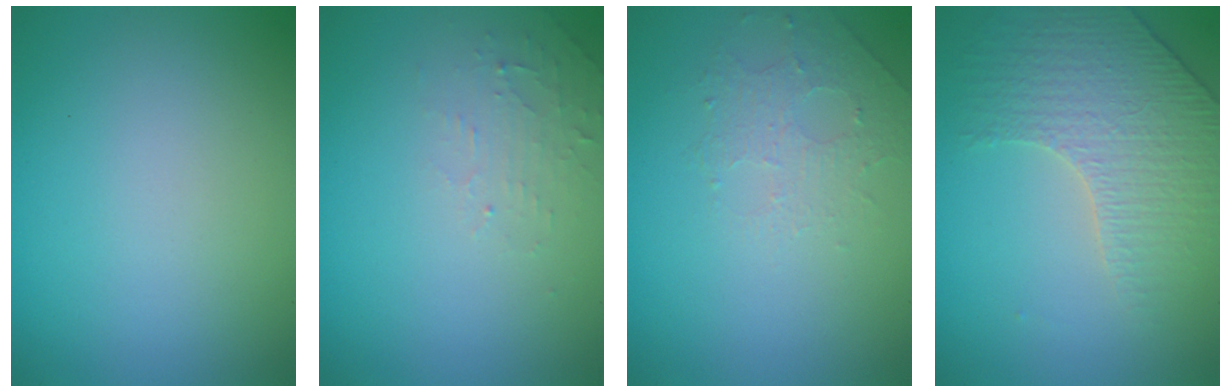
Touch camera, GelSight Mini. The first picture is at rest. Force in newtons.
{"total": 1.6, "press": 1.5, "slide": 0.3}
{"total": 1.5, "press": 1.0, "slide": 1.1}
{"total": 3.9, "press": 3.5, "slide": 1.7}